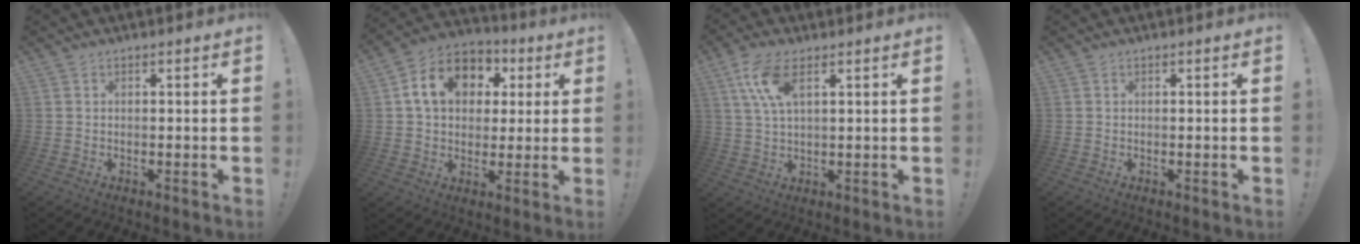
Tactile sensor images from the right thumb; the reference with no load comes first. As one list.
[{"total": 14.4, "force": [4.3, 11.3, 7.8], "torque": [-0.112, -0.001, 0.085]}, {"total": 8.9, "force": [4.3, 3.6, 7.0], "torque": [-0.129, -0.009, 0.077]}, {"total": 0.0}]